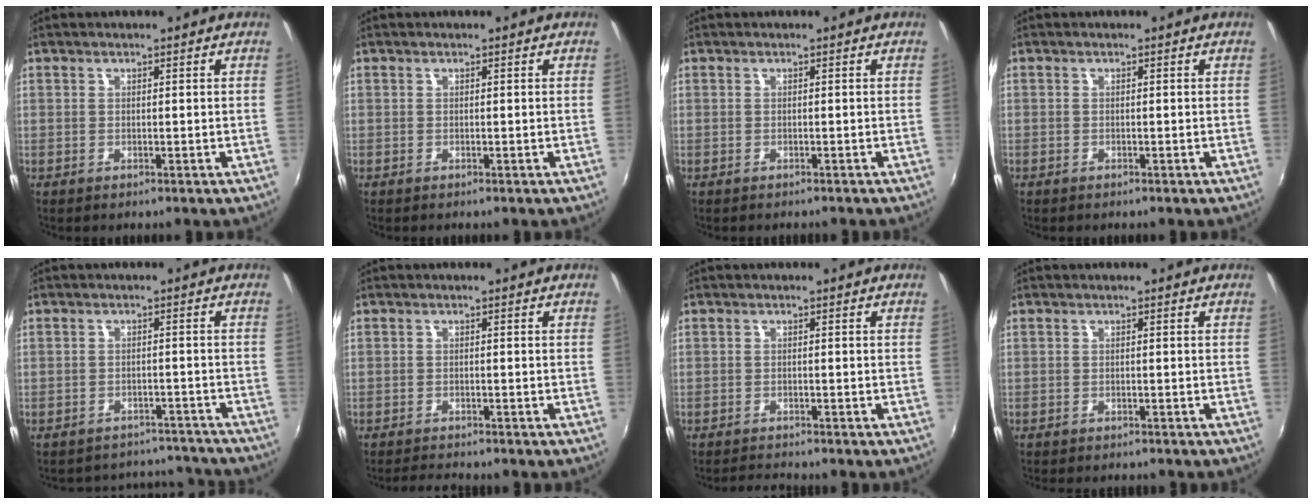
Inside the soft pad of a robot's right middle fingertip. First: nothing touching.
{"total": 0.0}
{"total": 1.1, "force": [-1.0, 0.3, 0.2], "torque": [-0.007, -0.004, -0.014]}
{"total": 0.6, "force": [-0.5, 0.4, 0.0], "torque": [-0.002, 0.002, -0.009]}
{"total": 10.8, "force": [-9.7, 4.7, 1.2], "torque": [-0.027, 0.042, -0.111]}
{"total": 3.0, "force": [-2.9, 0.2, 0.7], "torque": [-0.026, -0.010, -0.052]}
{"total": 2.1, "force": [-2.1, -0.1, 0.2], "torque": [-0.014, -0.008, -0.041]}
{"total": 2.2, "force": [-2.1, 0.6, 0.6], "torque": [-0.019, -0.012, -0.032]}